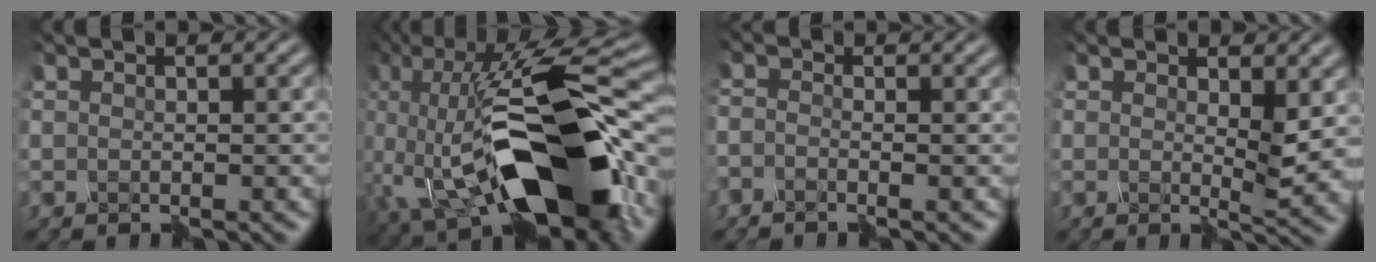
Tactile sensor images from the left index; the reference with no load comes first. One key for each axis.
{"total": 15.0, "fx": -4.3, "fy": 6.2, "fz": 13.0, "tx": -0.219, "ty": 0.020, "tz": -0.079}
{"total": 2.1, "fx": -2.1, "fy": -0.2, "fz": 0.1, "tx": 0.000, "ty": 0.001, "tz": -0.035}
{"total": 2.9, "fx": 1.1, "fy": 0.9, "fz": 2.6, "tx": -0.050, "ty": -0.009, "tz": 0.021}